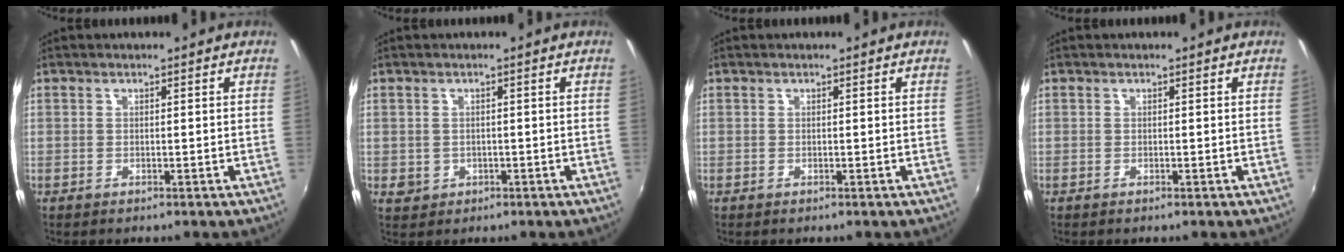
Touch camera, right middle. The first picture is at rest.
{"total": 2.6, "force": [-0.4, 2.4, 0.8], "torque": [-0.016, -0.003, -0.002]}
{"total": 0.0}
{"total": 0.0}